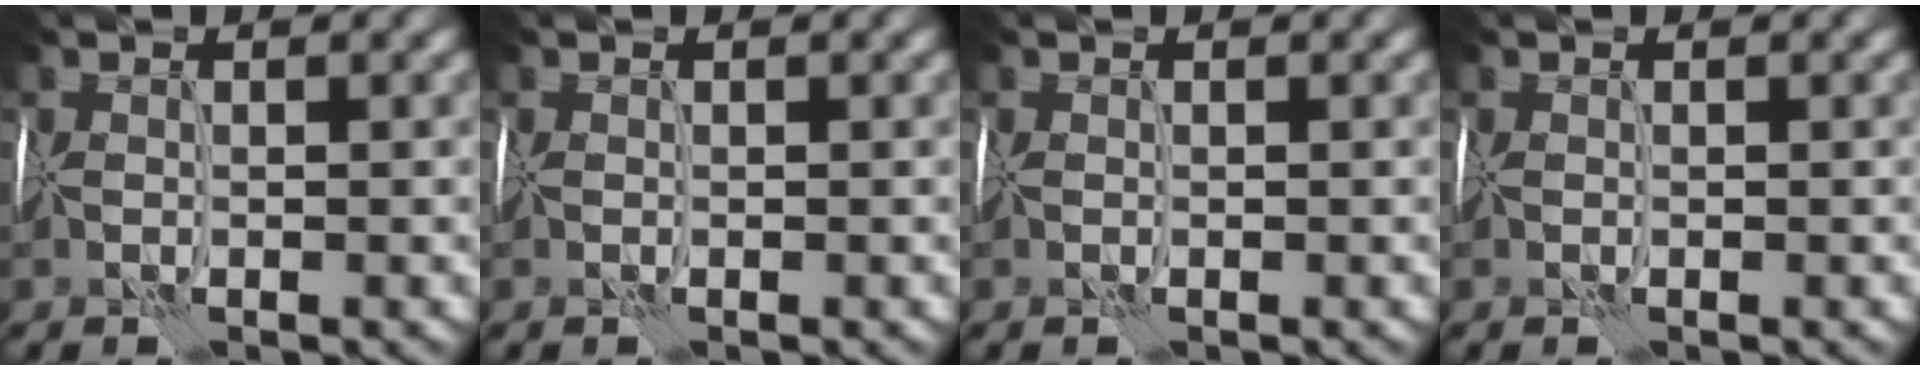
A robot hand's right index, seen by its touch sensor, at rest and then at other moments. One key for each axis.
{"total": 0.0}
{"total": 0.0}
{"total": 0.0}